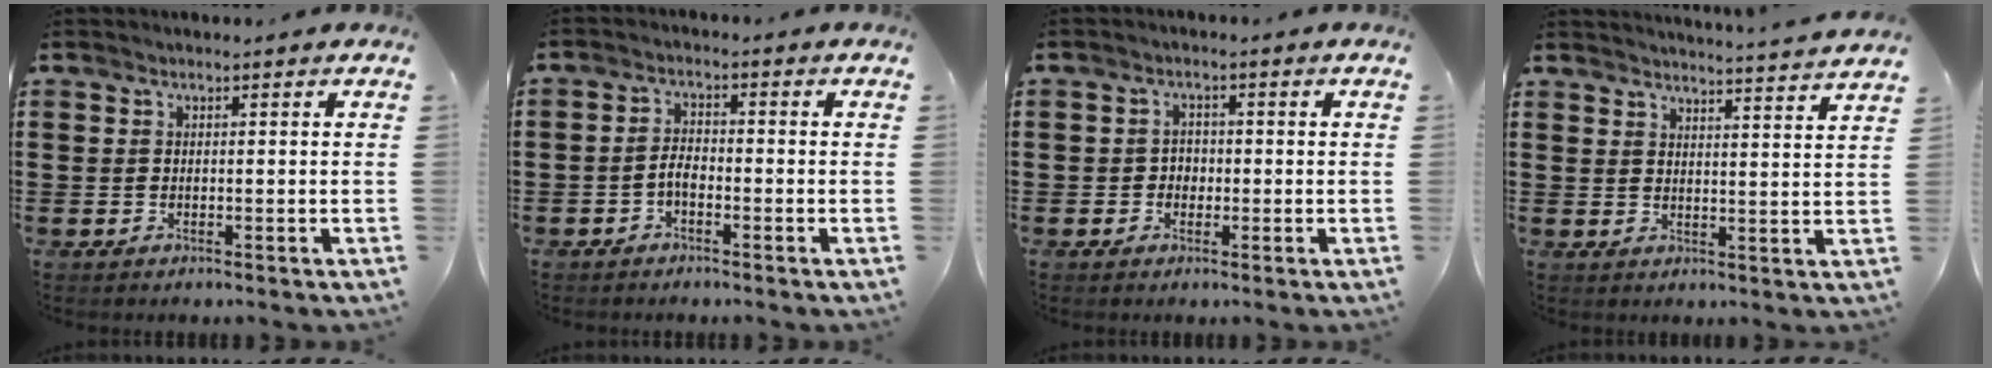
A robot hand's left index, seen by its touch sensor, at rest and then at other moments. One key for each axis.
{"total": 2.7, "fx": -1.5, "fy": 1.1, "fz": 1.9, "tx": -0.050, "ty": 0.001, "tz": -0.034}
{"total": 2.0, "fx": -0.6, "fy": 1.7, "fz": 0.8, "tx": -0.020, "ty": 0.005, "tz": -0.016}
{"total": 3.5, "fx": 3.4, "fy": -1.0, "fz": 0.3, "tx": -0.010, "ty": -0.029, "tz": 0.055}